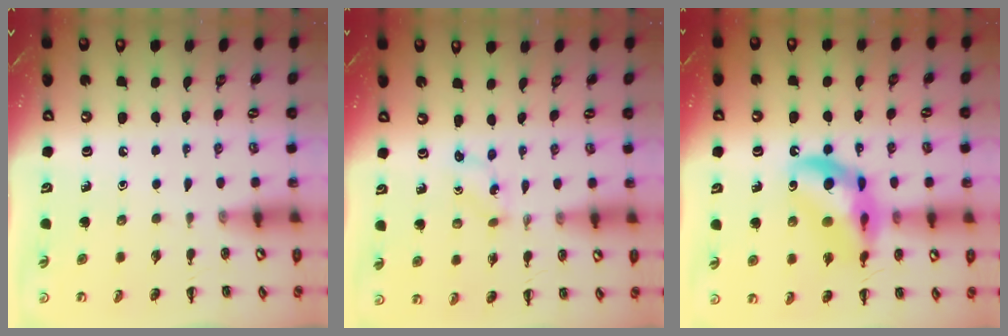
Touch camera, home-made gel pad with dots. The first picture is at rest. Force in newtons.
{"total": 0.0}
{"total": 15.2, "press": 14.8, "slide": 3.4}